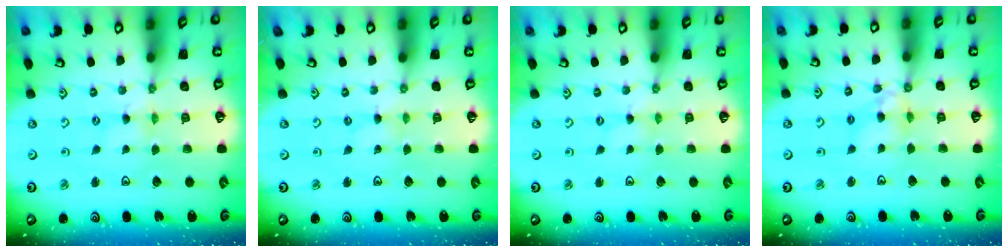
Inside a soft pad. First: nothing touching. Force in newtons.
{"total": 0.0}
{"total": 0.0}
{"total": 7.8, "press": 7.7, "slide": 0.7}